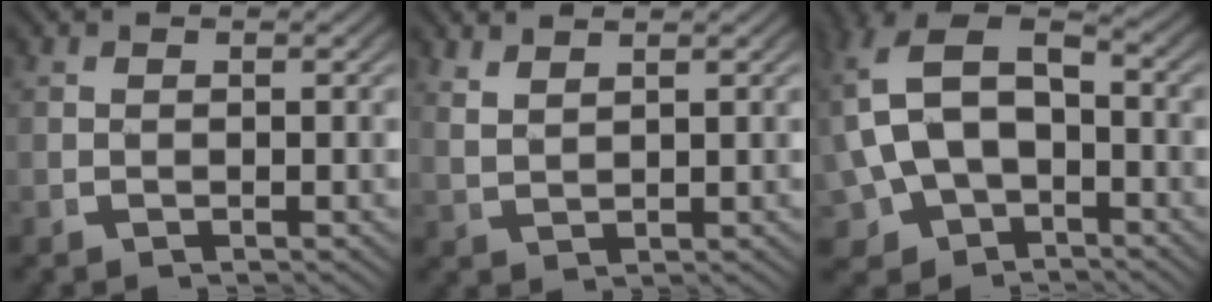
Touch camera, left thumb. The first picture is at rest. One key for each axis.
{"total": 2.3, "fx": 2.2, "fy": 0.3, "fz": 0.7, "tx": -0.011, "ty": 0.005, "tz": 0.051}
{"total": 11.4, "fx": -1.2, "fy": 8.8, "fz": 7.2, "tx": -0.174, "ty": -0.044, "tz": -0.004}